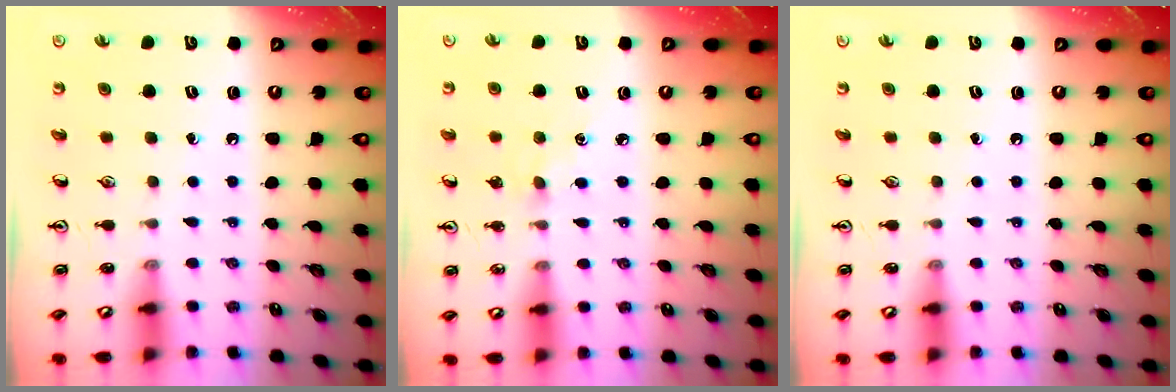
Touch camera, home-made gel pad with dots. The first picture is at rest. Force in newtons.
{"total": 5.2, "press": 5.2, "slide": 0.7}
{"total": 0.0}